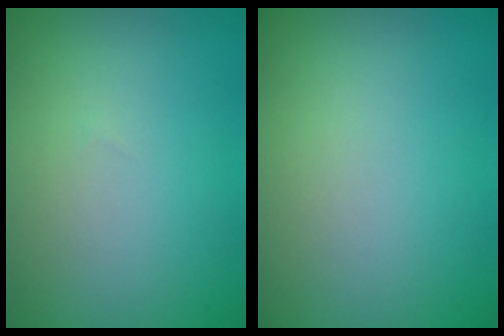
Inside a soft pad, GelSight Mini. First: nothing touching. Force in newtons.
{"total": 0.0}